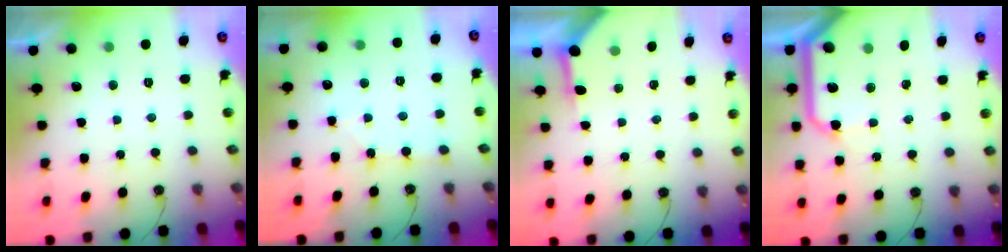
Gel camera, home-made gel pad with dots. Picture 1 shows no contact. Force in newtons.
{"total": 2.3, "press": 2.3, "slide": 0.4}
{"total": 3.8, "press": 3.8, "slide": 0.5}
{"total": 13.9, "press": 13.8, "slide": 1.3}